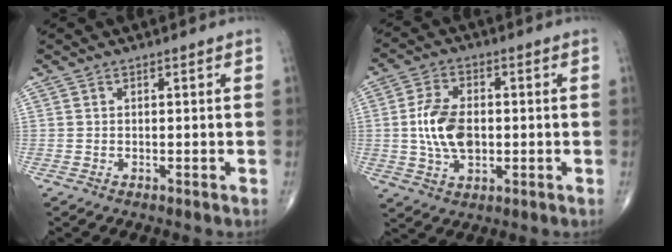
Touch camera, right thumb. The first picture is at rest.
{"total": 10.0, "force": [-0.3, 6.0, 8.0], "torque": [-0.148, 0.004, -0.006]}